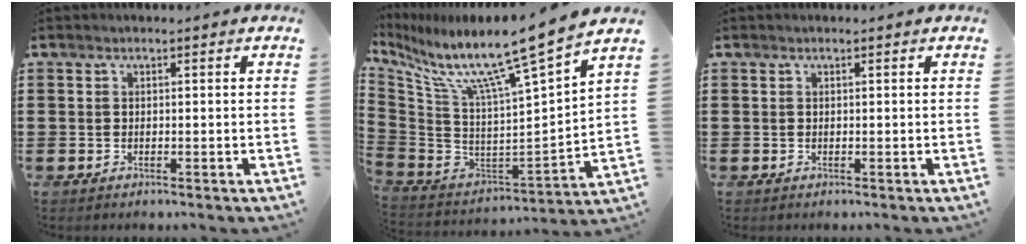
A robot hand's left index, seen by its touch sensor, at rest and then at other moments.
{"total": 10.6, "force": [8.4, -1.0, 6.5], "torque": [-0.144, -0.081, 0.125]}
{"total": 0.0}